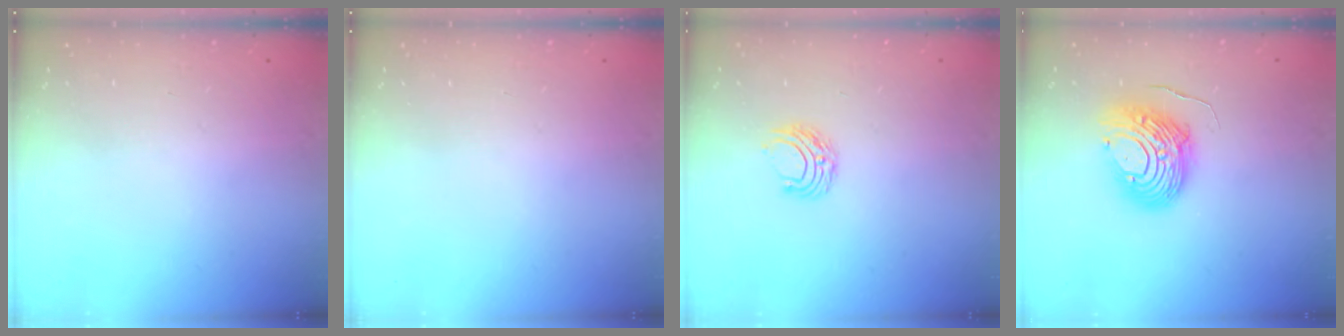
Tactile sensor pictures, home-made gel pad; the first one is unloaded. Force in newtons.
{"total": 0.0}
{"total": 6.2, "press": 6.2, "slide": 0.5}
{"total": 11.2, "press": 11.2, "slide": 1.1}